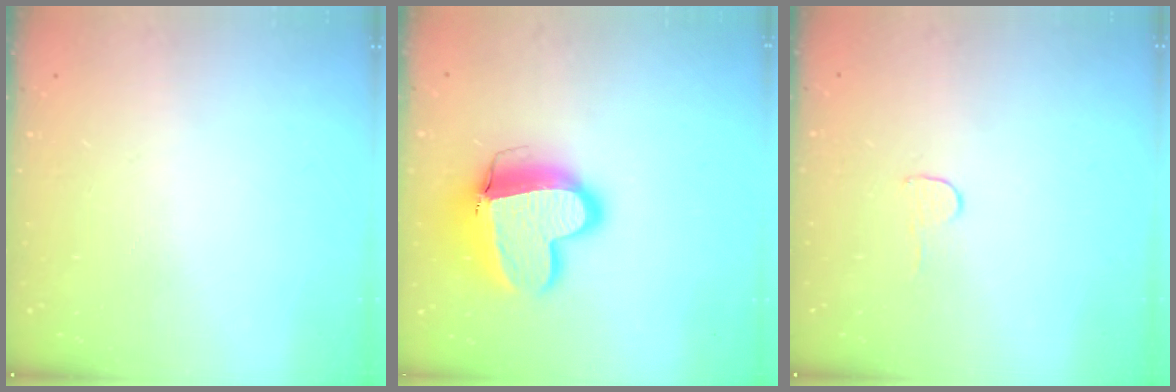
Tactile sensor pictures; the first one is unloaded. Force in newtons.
{"total": 15.5, "press": 15.3, "slide": 2.2}
{"total": 3.7, "press": 3.7, "slide": 0.3}